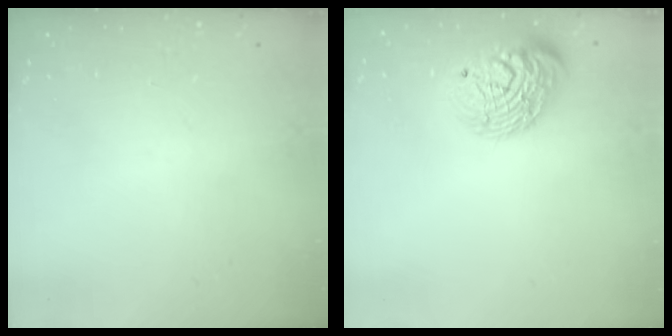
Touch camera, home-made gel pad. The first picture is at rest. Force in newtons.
{"total": 13.9, "press": 13.8, "slide": 0.9}